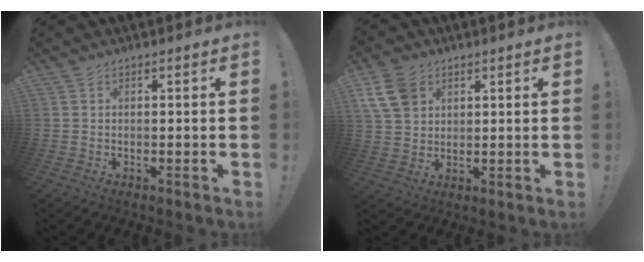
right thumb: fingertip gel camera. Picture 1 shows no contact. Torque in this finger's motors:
{"motor_torque": [0.03, 0.04, 0.20, 0.01, 0.01]}